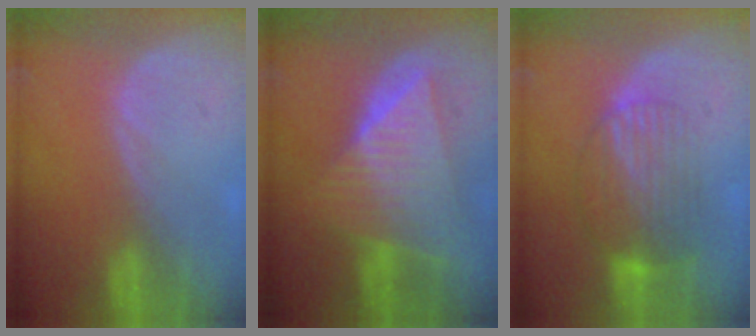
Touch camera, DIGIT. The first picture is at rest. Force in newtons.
{"total": 9.9, "press": 9.9, "slide": 0.6}
{"total": 8.3, "press": 7.3, "slide": 4.0}